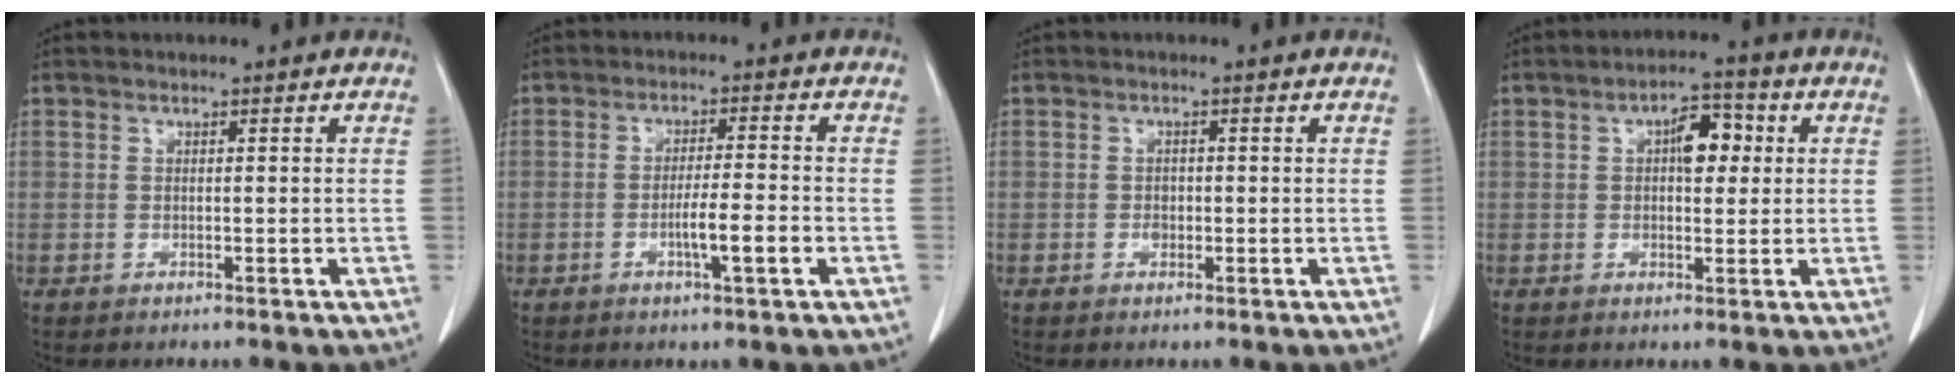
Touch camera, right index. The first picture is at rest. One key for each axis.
{"total": 5.3, "fx": -1.8, "fy": 0.2, "fz": 5.0, "tx": -0.080, "ty": -0.003, "tz": -0.030}
{"total": 1.3, "fx": -0.4, "fy": 1.0, "fz": 0.7, "tx": -0.008, "ty": 0.003, "tz": -0.004}
{"total": 5.6, "fx": 1.2, "fy": 2.7, "fz": 4.8, "tx": -0.069, "ty": 0.018, "tz": 0.016}